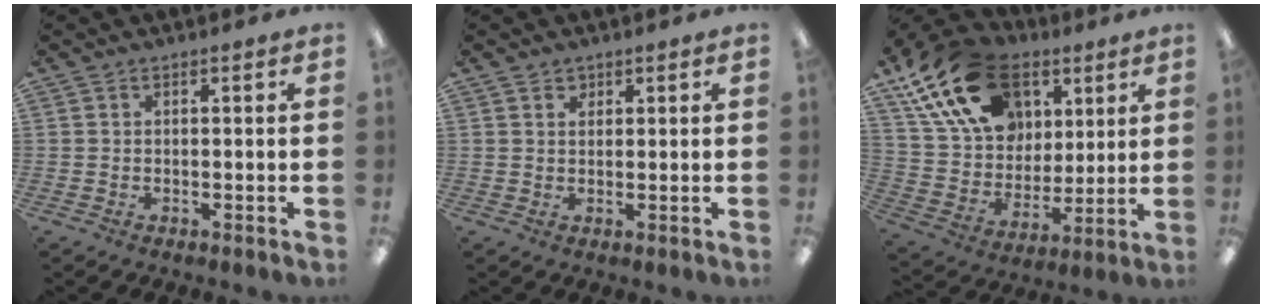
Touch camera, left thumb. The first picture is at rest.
{"total": 2.2, "force": [1.4, 1.4, 0.9], "torque": [-0.012, -0.001, 0.024]}
{"total": 23.3, "force": [12.0, 15.7, 12.4], "torque": [-0.245, -0.037, 0.221]}